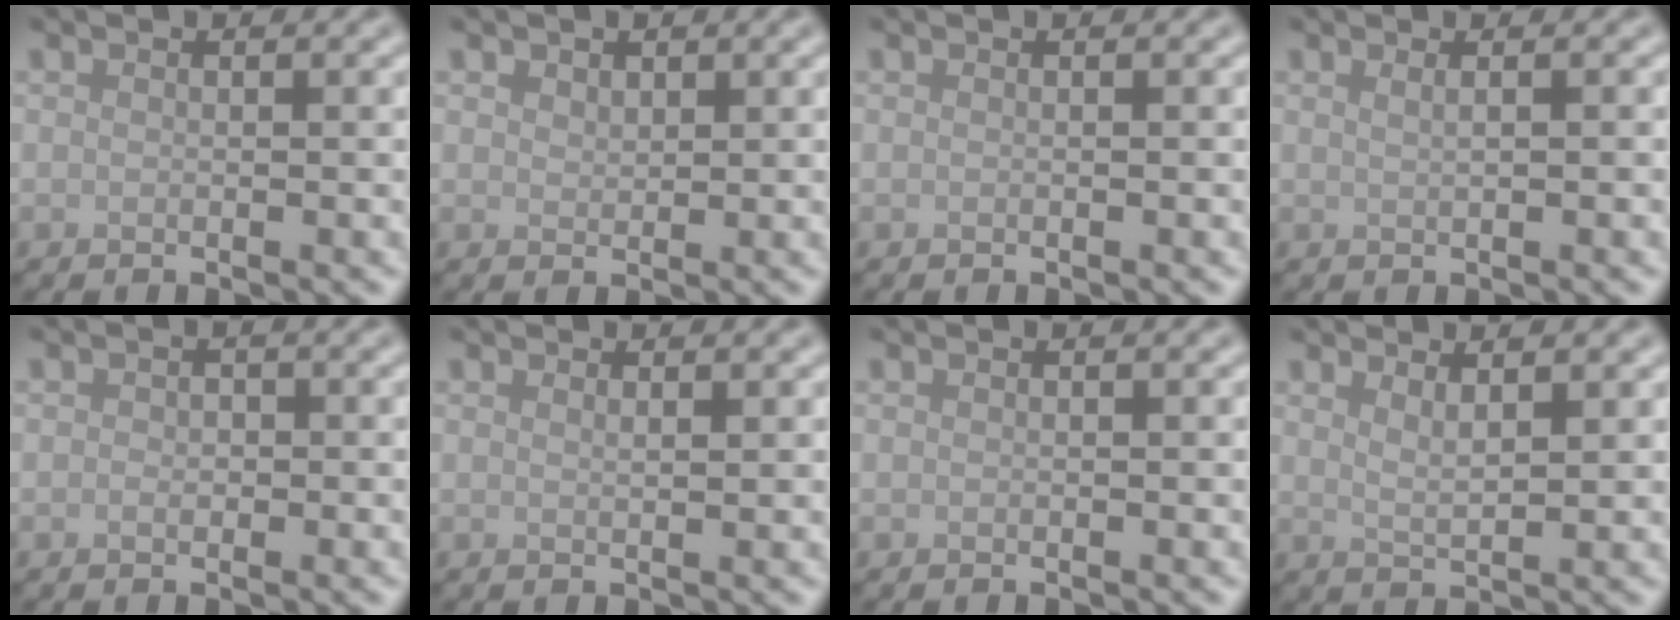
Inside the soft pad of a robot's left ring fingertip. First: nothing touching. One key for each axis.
{"total": 1.1, "fx": 0.8, "fy": 0.7, "fz": 0.2, "tx": -0.006, "ty": -0.003, "tz": 0.016}
{"total": 0.0}
{"total": 1.3, "fx": 0.6, "fy": 0.6, "fz": 0.9, "tx": -0.007, "ty": -0.004, "tz": 0.000}
{"total": 0.9, "fx": -0.1, "fy": 0.7, "fz": 0.6, "tx": -0.009, "ty": -0.003, "tz": -0.004}
{"total": 0.7, "fx": 0.5, "fy": 0.1, "fz": 0.4, "tx": 0.000, "ty": -0.001, "tz": 0.008}
{"total": 0.0}
{"total": 2.1, "fx": 1.5, "fy": 0.6, "fz": 1.4, "tx": -0.015, "ty": -0.003, "tz": 0.025}